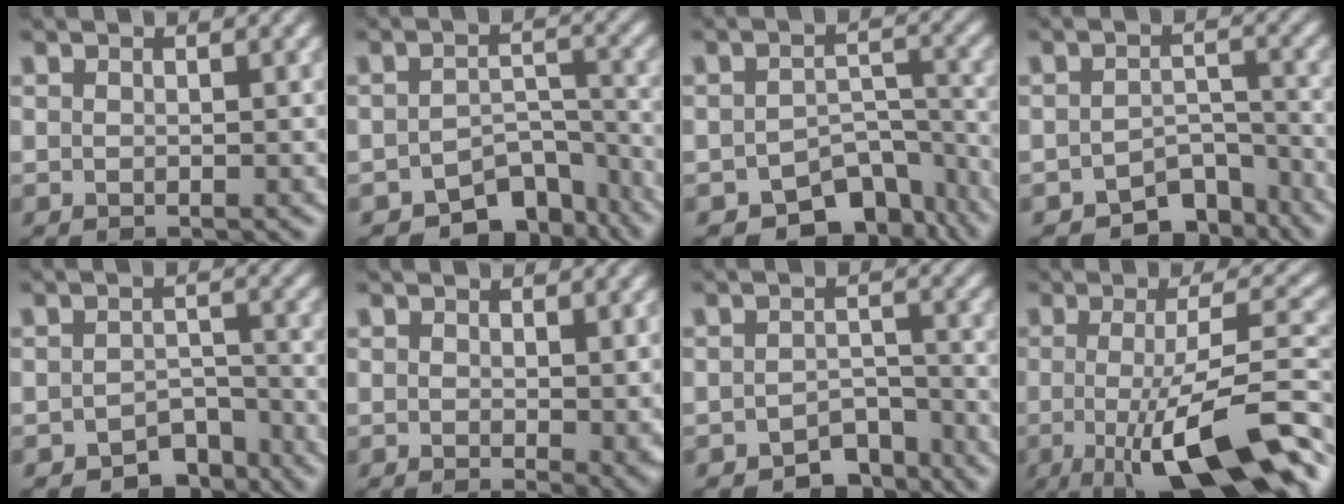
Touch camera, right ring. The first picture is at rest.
{"total": 8.6, "force": [-7.2, 3.6, 3.2], "torque": [-0.022, -0.012, -0.107]}
{"total": 10.5, "force": [-8.1, 5.1, 4.2], "torque": [-0.042, -0.020, -0.115]}
{"total": 6.9, "force": [-5.9, 2.8, 2.2], "torque": [-0.007, -0.012, -0.090]}
{"total": 5.7, "force": [-5.0, 2.3, 1.4], "torque": [0.010, -0.011, -0.079]}
{"total": 1.6, "force": [0.3, 0.5, 1.5], "torque": [-0.009, -0.002, 0.005]}
{"total": 5.5, "force": [-4.9, 2.0, 1.3], "torque": [0.011, -0.009, -0.079]}
{"total": 11.5, "force": [-4.6, 2.8, 10.2], "torque": [-0.147, -0.008, -0.054]}